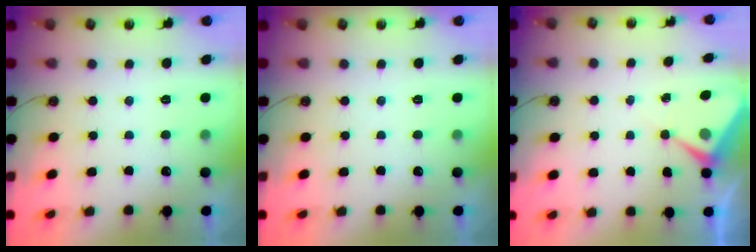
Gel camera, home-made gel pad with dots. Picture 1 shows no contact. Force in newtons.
{"total": 0.0}
{"total": 6.0, "press": 5.9, "slide": 0.7}